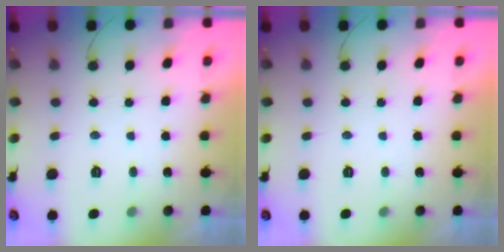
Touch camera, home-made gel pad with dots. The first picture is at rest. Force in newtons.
{"total": 0.0}